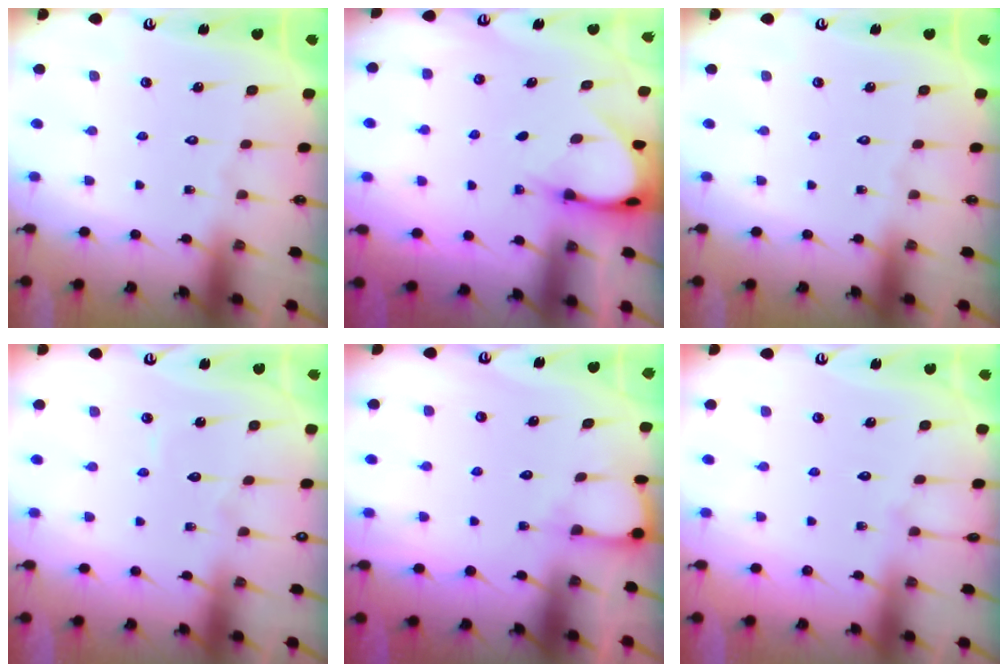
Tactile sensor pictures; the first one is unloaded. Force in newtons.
{"total": 3.9, "press": 3.9, "slide": 0.3}
{"total": 0.0}
{"total": 4.0, "press": 4.0, "slide": 0.3}
{"total": 4.2, "press": 4.1, "slide": 0.4}
{"total": 2.6, "press": 2.6, "slide": 0.4}